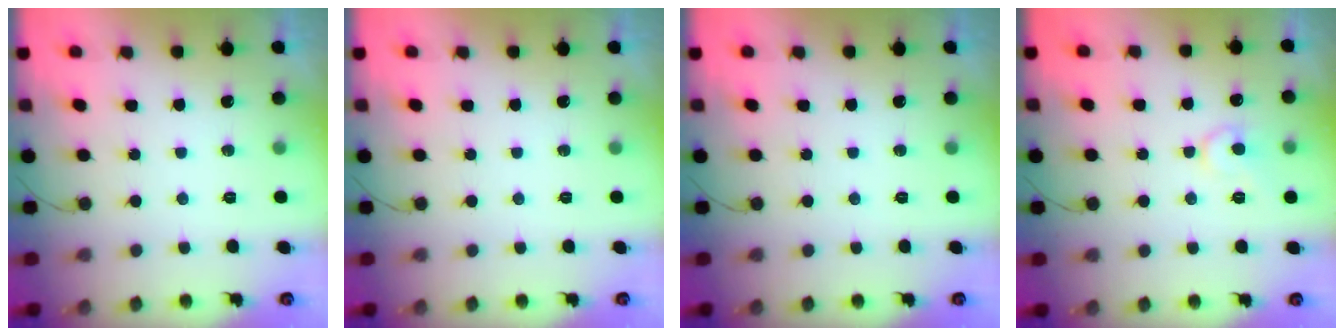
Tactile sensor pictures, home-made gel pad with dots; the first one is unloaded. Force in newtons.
{"total": 0.0}
{"total": 0.0}
{"total": 7.6, "press": 7.5, "slide": 0.8}